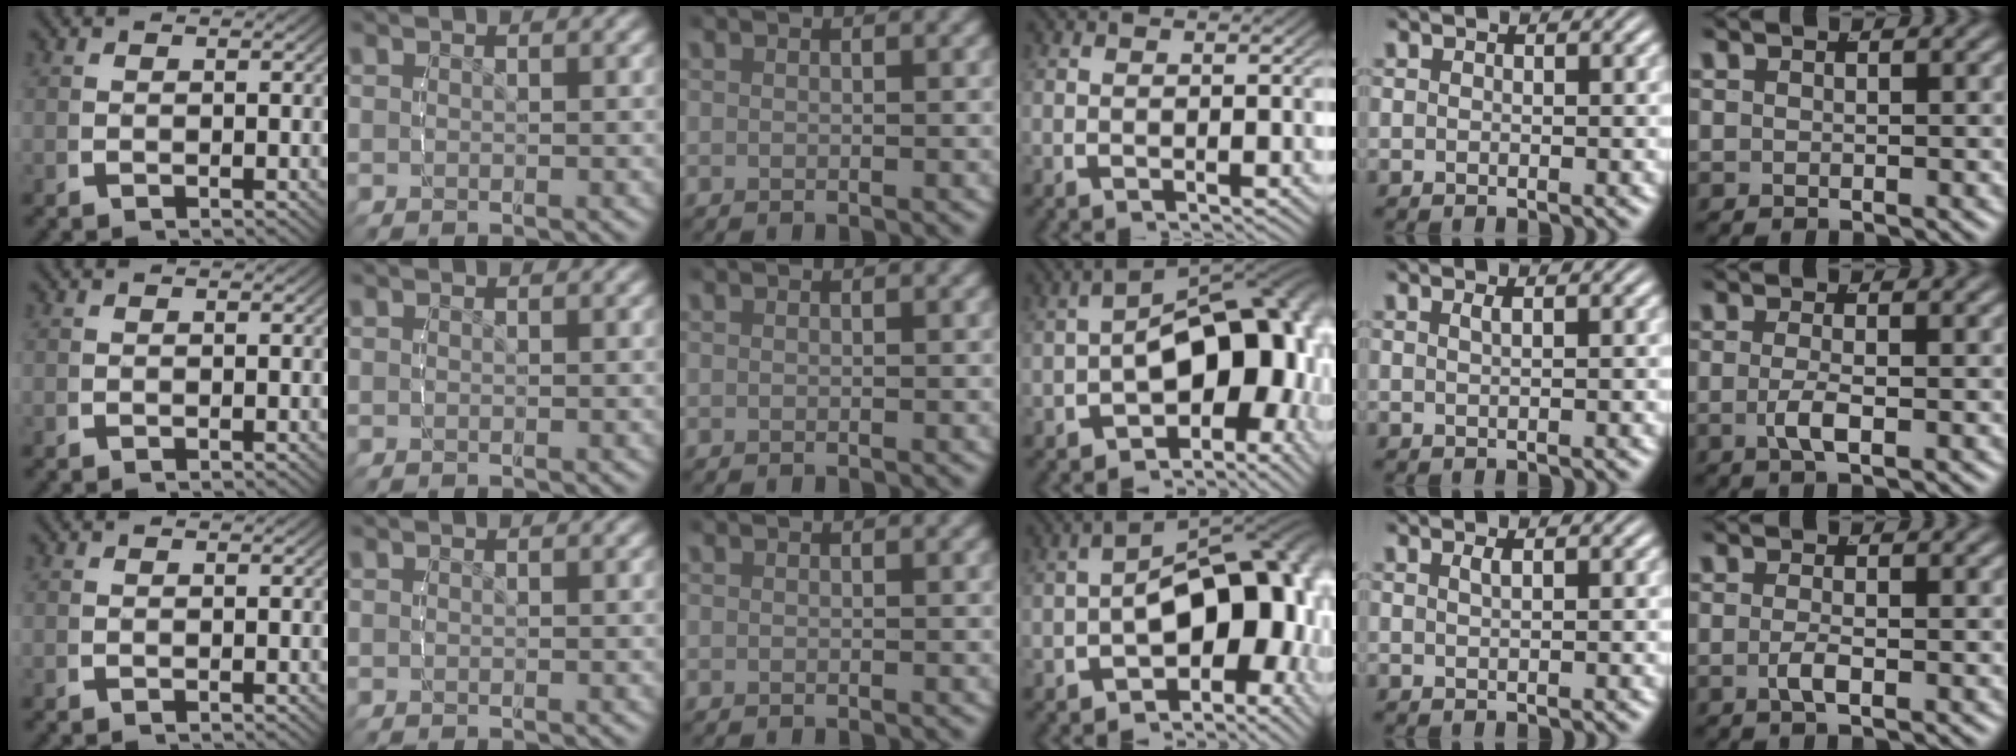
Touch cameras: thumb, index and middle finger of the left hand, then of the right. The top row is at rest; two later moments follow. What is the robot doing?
{"motion": "lift_and_place", "object": "glue stick"}